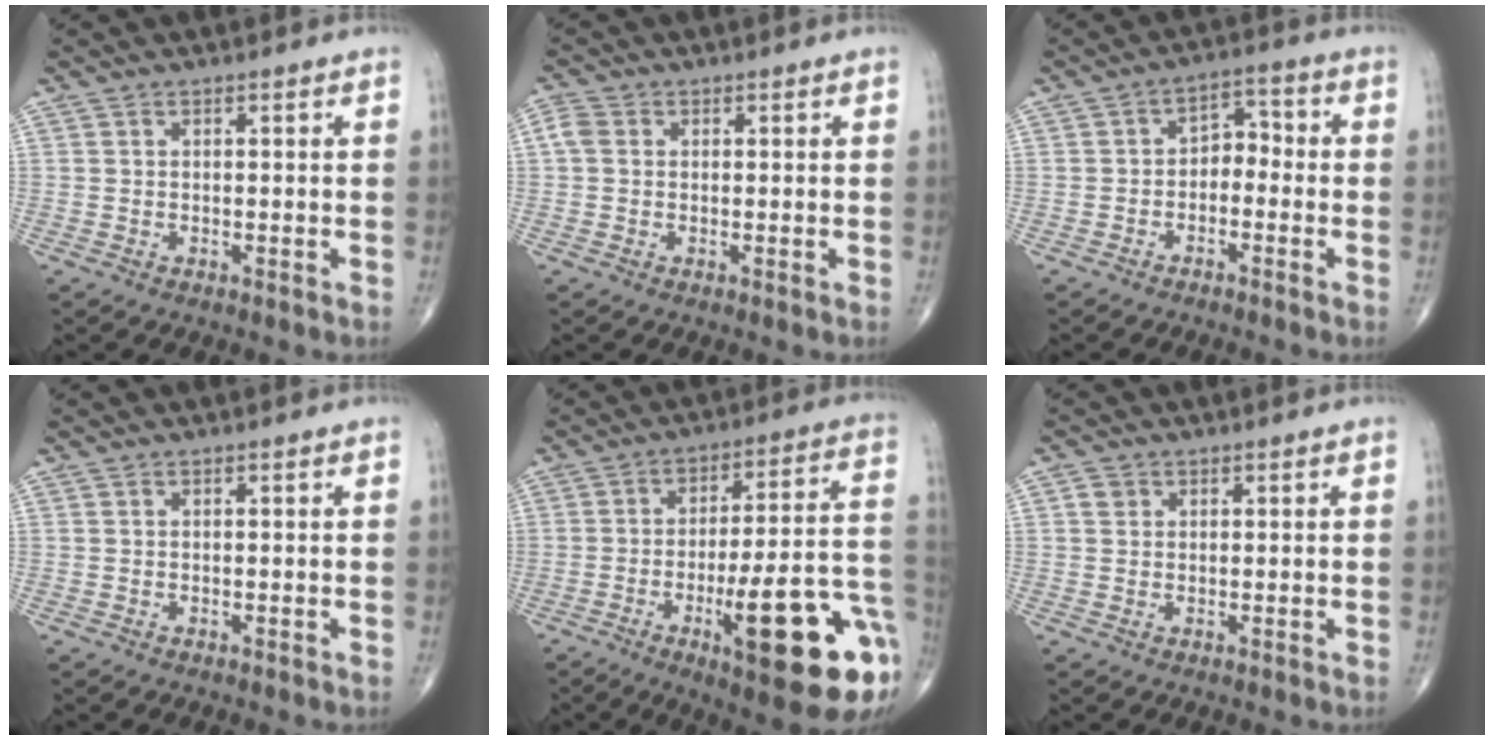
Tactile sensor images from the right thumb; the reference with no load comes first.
{"total": 2.7, "force": [0.4, 2.2, 1.5], "torque": [-0.035, 0.009, 0.002]}
{"total": 4.7, "force": [-1.4, 3.3, 3.1], "torque": [-0.022, 0.036, -0.036]}
{"total": 0.0}
{"total": 23.7, "force": [-8.4, 5.4, 21.5], "torque": [-0.253, 0.026, -0.108]}
{"total": 1.7, "force": [0.6, 1.5, 0.6], "torque": [-0.003, 0.000, 0.007]}